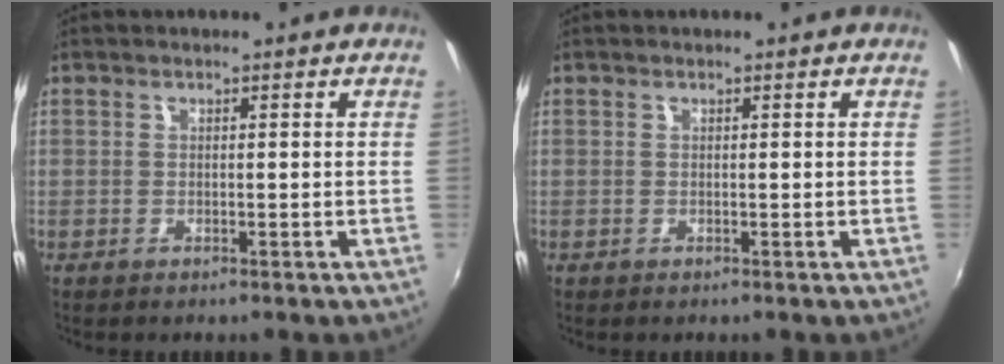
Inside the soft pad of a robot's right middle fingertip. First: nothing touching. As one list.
[{"total": 0.0}]